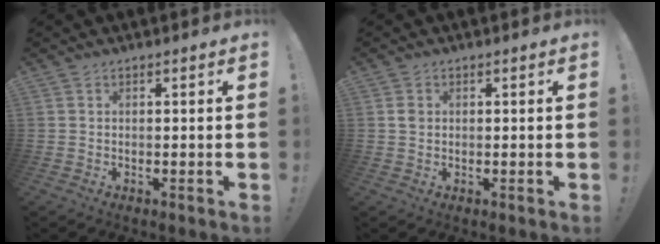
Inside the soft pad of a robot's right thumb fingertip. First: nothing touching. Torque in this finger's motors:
{"motor_torque": [0.18, 0.45, 0.27, -0.36, 0.03]}